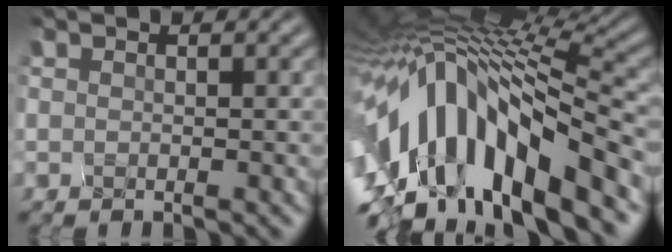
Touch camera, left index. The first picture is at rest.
{"total": 14.5, "force": [-5.1, 6.2, 12.1], "torque": [-0.223, 0.020, -0.089]}